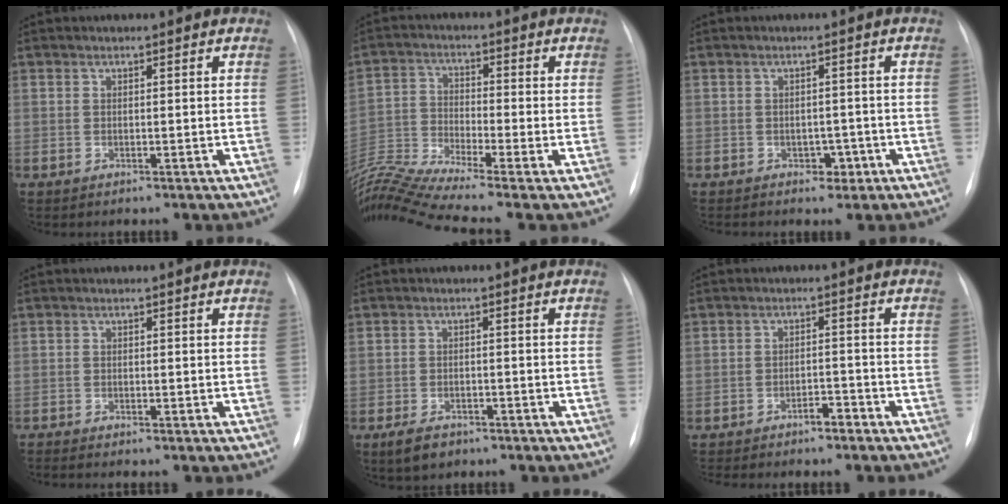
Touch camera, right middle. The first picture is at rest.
{"total": 13.4, "force": [-11.3, -1.6, 6.9], "torque": [-0.145, -0.004, -0.211]}
{"total": 2.6, "force": [-1.5, 1.8, 1.1], "torque": [-0.008, 0.006, -0.015]}
{"total": 1.0, "force": [-0.8, -0.3, 0.4], "torque": [-0.005, -0.001, -0.014]}
{"total": 3.9, "force": [-2.7, 2.1, 1.9], "torque": [-0.042, -0.003, -0.038]}
{"total": 3.6, "force": [-3.0, 0.8, 1.8], "torque": [-0.032, 0.007, -0.047]}